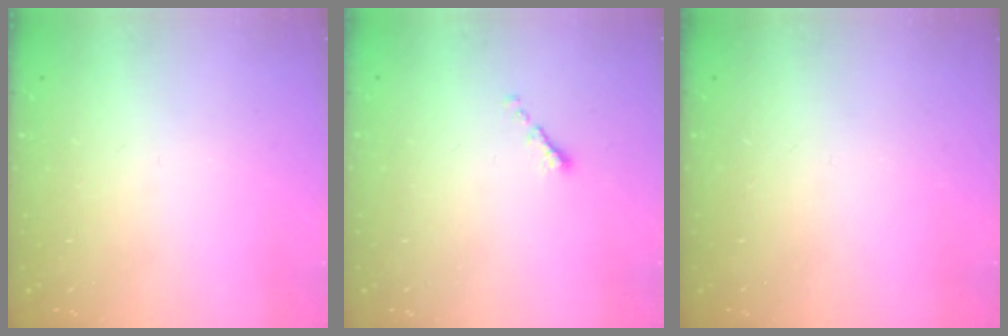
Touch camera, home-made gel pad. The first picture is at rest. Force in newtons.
{"total": 0.6, "press": 0.5, "slide": 0.3}
{"total": 0.0}